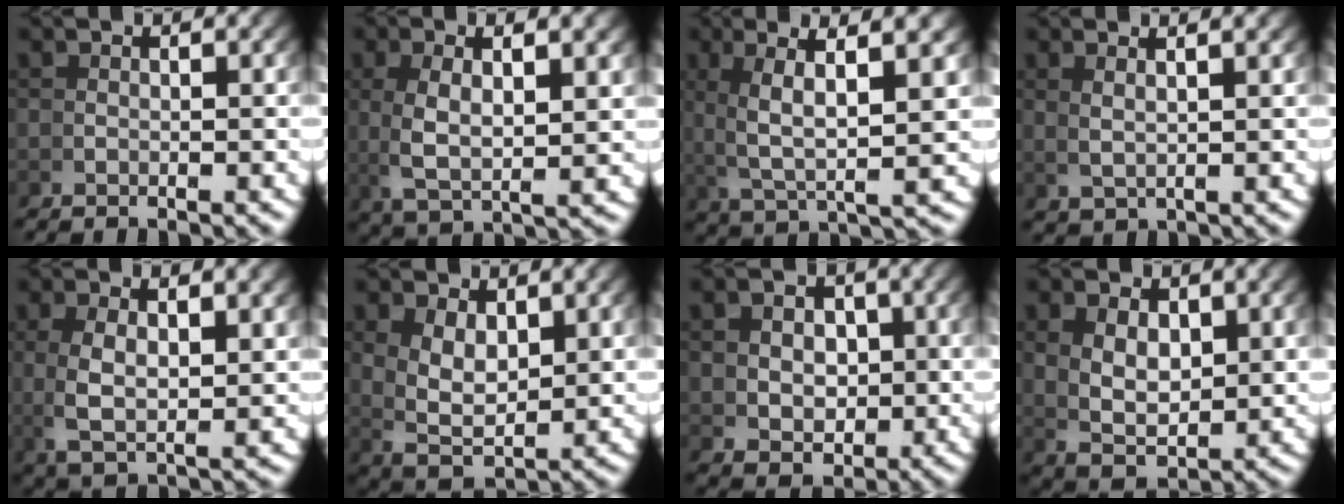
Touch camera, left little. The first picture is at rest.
{"total": 5.0, "force": [1.6, 1.5, 4.5], "torque": [-0.100, 0.002, 0.044]}
{"total": 5.7, "force": [2.1, 1.1, 5.2], "torque": [-0.088, 0.009, 0.044]}
{"total": 2.3, "force": [1.8, -0.4, 1.4], "torque": [-0.019, 0.008, 0.041]}
{"total": 4.5, "force": [1.2, 1.8, 4.0], "torque": [-0.095, -0.004, 0.037]}
{"total": 5.8, "force": [1.3, 3.7, 4.3], "torque": [-0.098, -0.023, 0.037]}
{"total": 3.5, "force": [0.3, 2.6, 2.4], "torque": [-0.033, -0.027, 0.025]}
{"total": 5.7, "force": [0.8, 3.6, 4.3], "torque": [-0.084, -0.019, 0.028]}